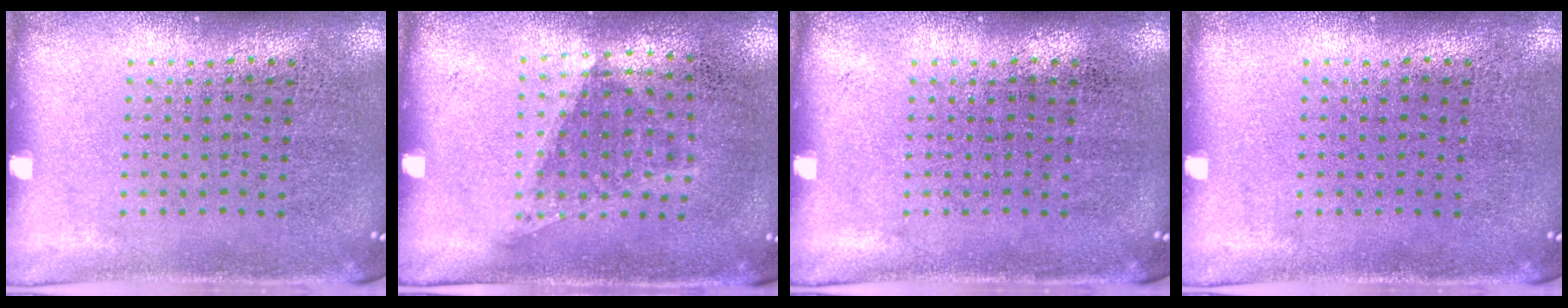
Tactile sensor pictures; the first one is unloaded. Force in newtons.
{"total": 1.1, "press": 0.8, "slide": 0.8}
{"total": 0.0}
{"total": 0.0}